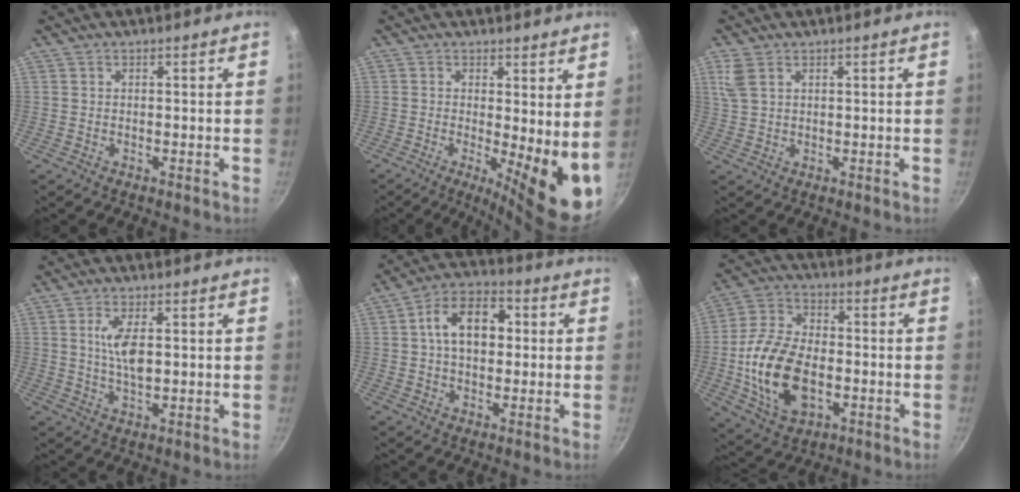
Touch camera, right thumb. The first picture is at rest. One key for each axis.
{"total": 11.6, "fx": -0.4, "fy": 3.5, "fz": 11.1, "tx": -0.127, "ty": -0.022, "tz": -0.001}
{"total": 3.9, "fx": 1.8, "fy": 2.3, "fz": 2.5, "tx": -0.054, "ty": 0.002, "tz": 0.041}
{"total": 6.3, "fx": 1.1, "fy": 2.6, "fz": 5.6, "tx": -0.106, "ty": -0.002, "tz": 0.022}
{"total": 11.3, "fx": 1.5, "fy": 7.5, "fz": 8.3, "tx": -0.101, "ty": 0.023, "tz": 0.010}
{"total": 17.0, "fx": -3.0, "fy": 10.5, "fz": 13.1, "tx": -0.241, "ty": 0.020, "tz": -0.052}